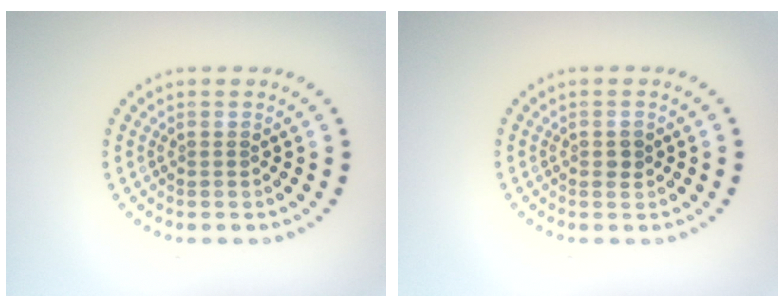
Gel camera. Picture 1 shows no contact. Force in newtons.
{"total": 1.0, "press": 1.0, "slide": 0.1}